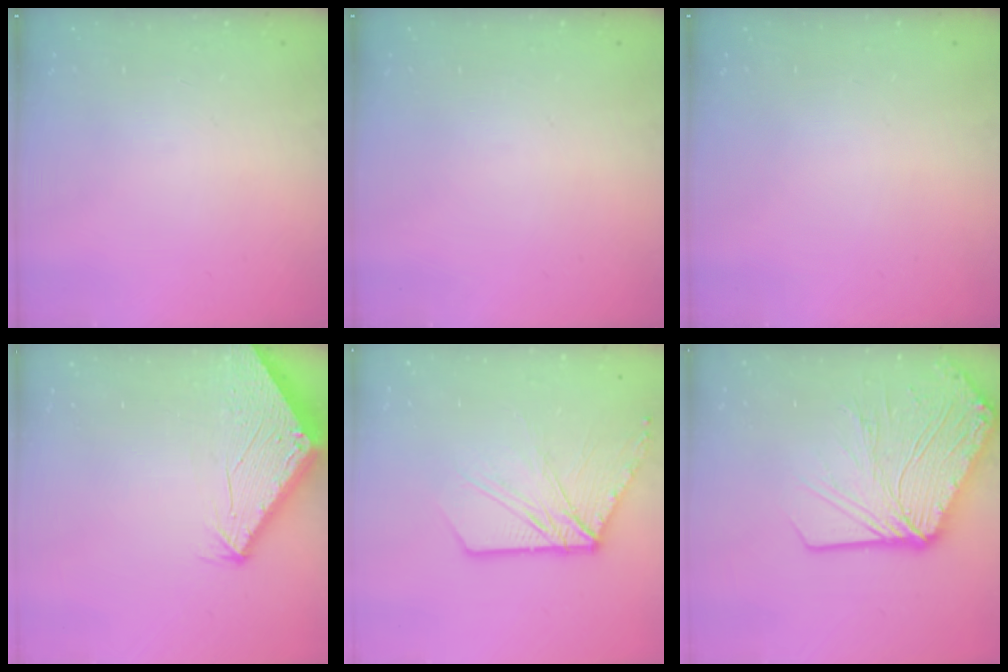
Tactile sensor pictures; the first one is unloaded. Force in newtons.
{"total": 0.0}
{"total": 0.0}
{"total": 2.8, "press": 2.8, "slide": 0.1}
{"total": 14.0, "press": 13.9, "slide": 1.7}
{"total": 21.3, "press": 21.2, "slide": 2.4}